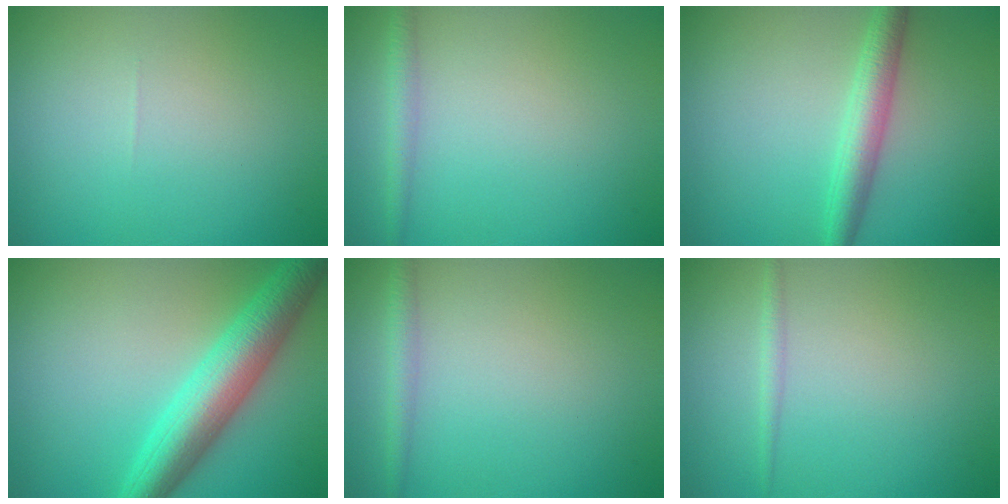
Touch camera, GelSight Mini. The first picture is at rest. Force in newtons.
{"total": 1.6, "press": 1.6, "slide": 0.1}
{"total": 3.0, "press": 3.0, "slide": 0.1}
{"total": 6.2, "press": 6.2, "slide": 0.2}
{"total": 1.6, "press": 1.6, "slide": 0.1}
{"total": 1.0, "press": 1.0, "slide": 0.0}